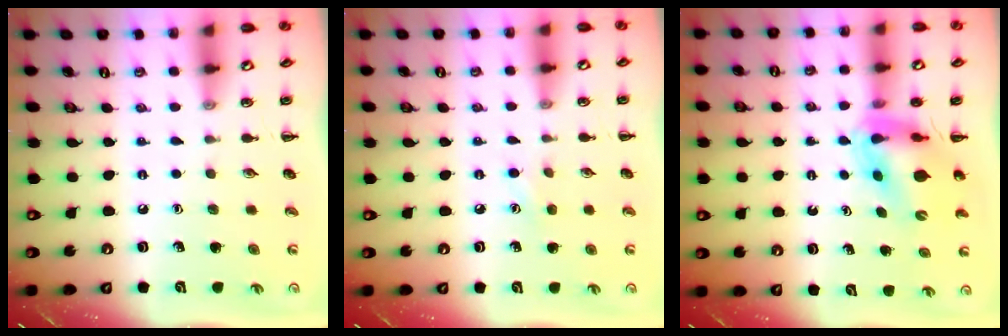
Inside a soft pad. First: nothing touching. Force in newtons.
{"total": 2.0, "press": 1.9, "slide": 0.6}
{"total": 10.5, "press": 9.9, "slide": 3.4}